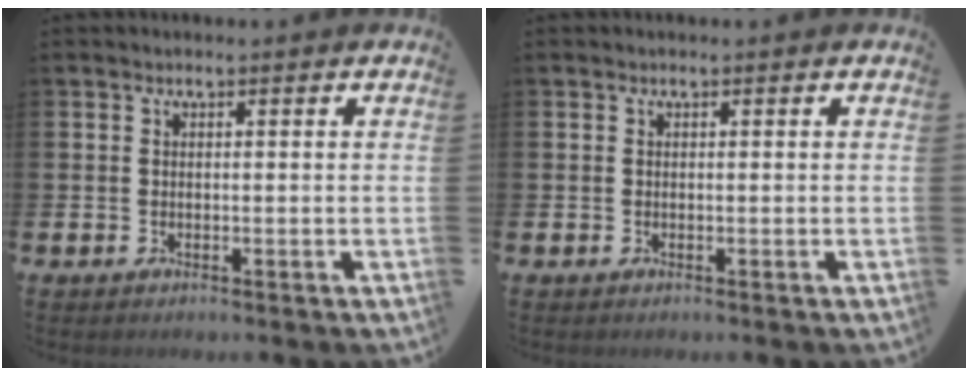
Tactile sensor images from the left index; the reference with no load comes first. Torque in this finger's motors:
{"motor_torque": [0.00, 0.00, 0.00, 0.01]}